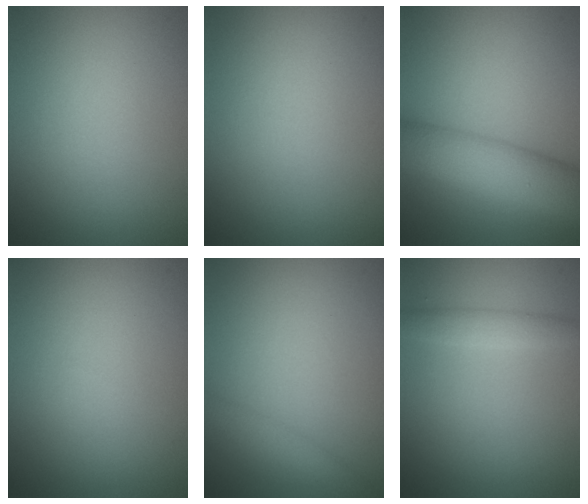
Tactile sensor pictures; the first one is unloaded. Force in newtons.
{"total": 0.0}
{"total": 8.7, "press": 8.7, "slide": 0.1}
{"total": 0.0}
{"total": 2.1, "press": 2.1, "slide": 0.1}
{"total": 1.9, "press": 1.9, "slide": 0.0}